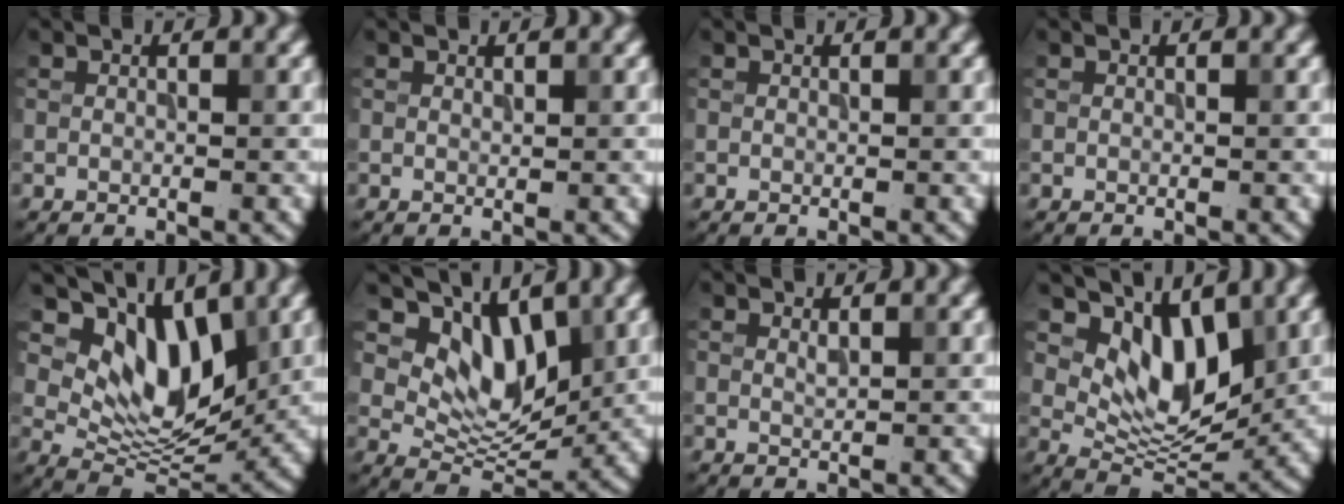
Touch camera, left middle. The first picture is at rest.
{"total": 0.0}
{"total": 0.0}
{"total": 0.0}
{"total": 7.7, "force": [3.7, 4.4, 5.1], "torque": [-0.077, -0.020, 0.064]}
{"total": 5.9, "force": [2.8, 3.6, 3.7], "torque": [-0.061, -0.020, 0.044]}
{"total": 0.6, "force": [0.4, 0.1, 0.4], "torque": [-0.008, -0.002, 0.009]}
{"total": 6.1, "force": [2.9, 3.5, 4.1], "torque": [-0.066, -0.024, 0.047]}